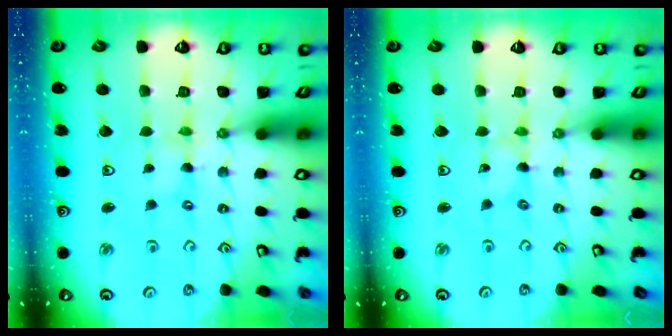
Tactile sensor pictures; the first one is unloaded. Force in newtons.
{"total": 0.0}